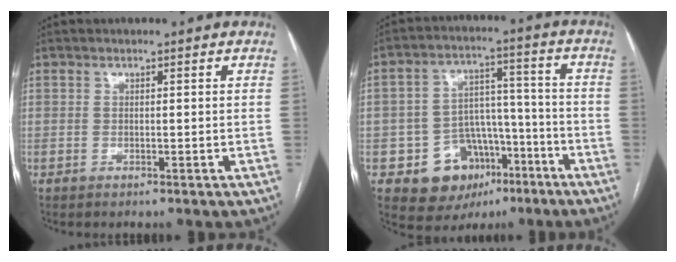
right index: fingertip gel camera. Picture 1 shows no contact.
{"total": 11.7, "force": [-5.7, 8.9, 4.9], "torque": [-0.064, 0.039, -0.074]}